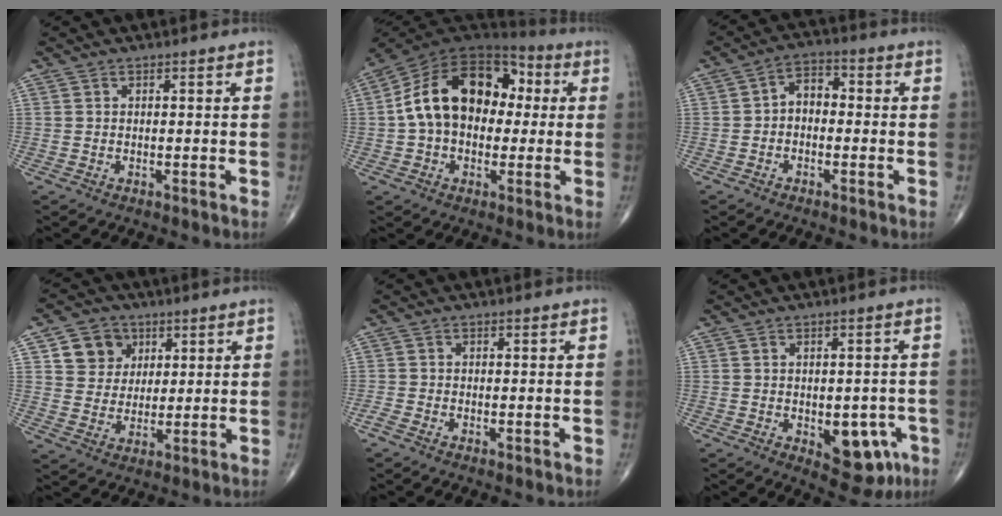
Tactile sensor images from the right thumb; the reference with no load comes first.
{"total": 19.4, "force": [1.7, 13.1, 14.1], "torque": [-0.216, 0.045, 0.021]}
{"total": 5.1, "force": [-0.5, 3.5, 3.6], "torque": [-0.041, 0.022, -0.022]}
{"total": 8.0, "force": [3.3, 6.9, 2.3], "torque": [-0.007, -0.010, 0.057]}
{"total": 1.3, "force": [-0.9, 0.5, 0.8], "torque": [-0.026, 0.001, -0.022]}
{"total": 9.4, "force": [-3.2, 5.3, 7.1], "torque": [-0.054, 0.011, -0.028]}